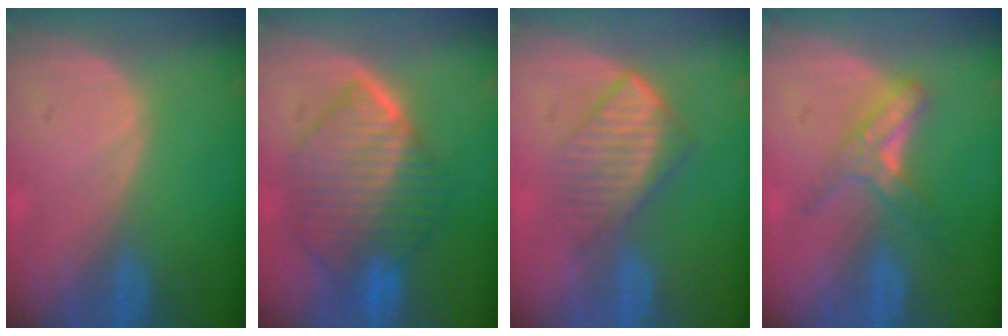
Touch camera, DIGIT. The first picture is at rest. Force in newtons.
{"total": 10.2, "press": 10.1, "slide": 1.0}
{"total": 6.8, "press": 6.1, "slide": 3.0}
{"total": 5.7, "press": 5.0, "slide": 2.9}